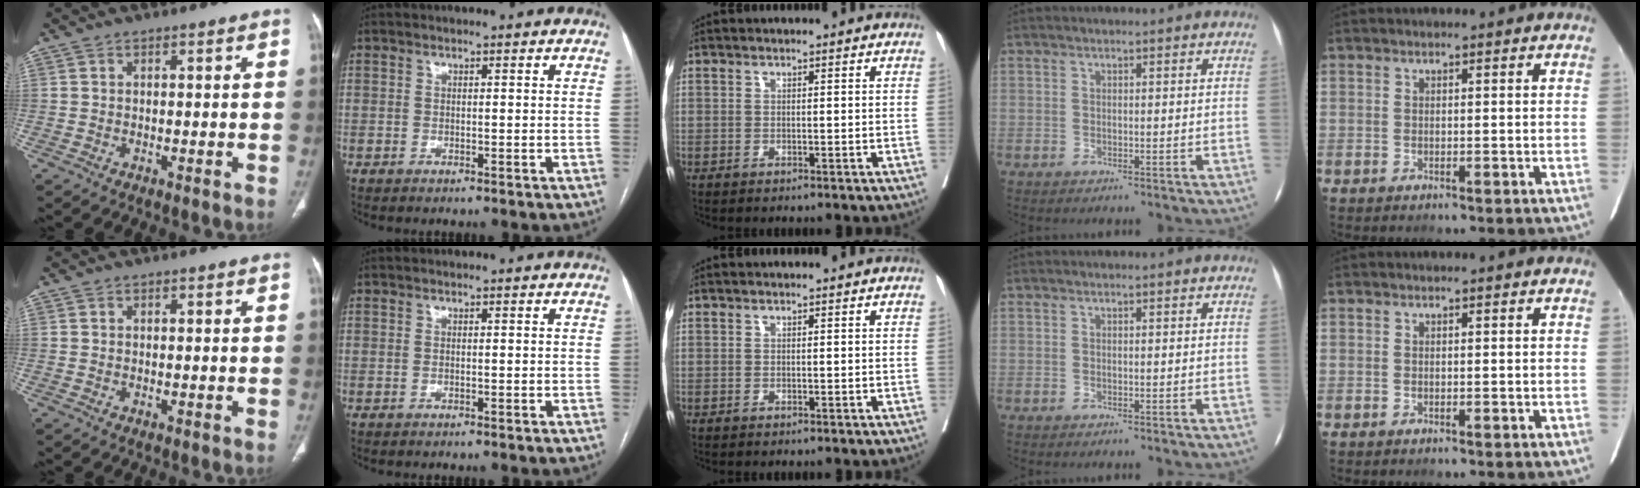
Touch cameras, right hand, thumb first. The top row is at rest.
{}